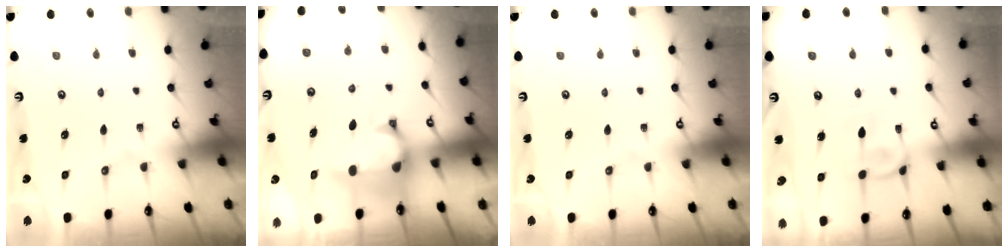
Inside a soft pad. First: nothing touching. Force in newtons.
{"total": 1.1, "press": 0.1, "slide": 1.1}
{"total": 0.0}
{"total": 1.9, "press": 1.8, "slide": 0.7}